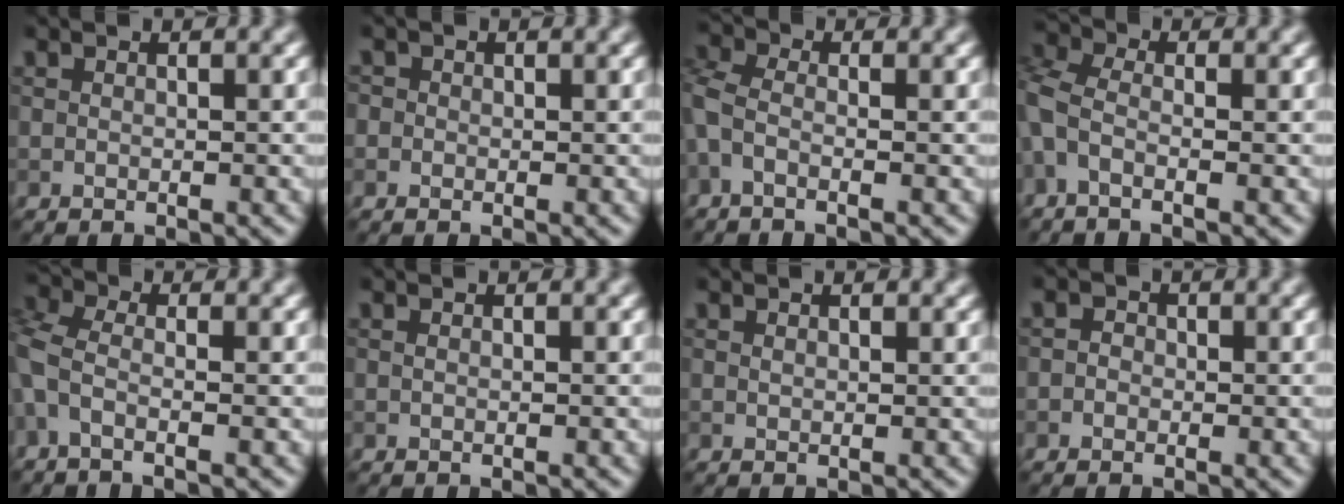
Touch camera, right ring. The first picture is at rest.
{"total": 1.1, "force": [0.3, 1.0, 0.3], "torque": [-0.001, 0.000, -0.007]}
{"total": 2.6, "force": [-0.9, 1.4, 2.0], "torque": [-0.054, -0.002, -0.034]}
{"total": 3.6, "force": [-1.1, 2.0, 2.8], "torque": [-0.075, 0.003, -0.040]}
{"total": 3.3, "force": [-1.0, 1.7, 2.7], "torque": [-0.073, 0.001, -0.038]}
{"total": 0.0}
{"total": 0.8, "force": [0.5, 0.4, 0.4], "torque": [-0.008, 0.001, 0.010]}
{"total": 1.1, "force": [0.0, 1.1, 0.4], "torque": [0.003, -0.002, -0.016]}